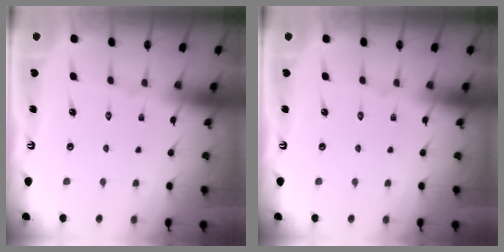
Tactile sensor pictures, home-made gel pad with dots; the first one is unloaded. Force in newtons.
{"total": 0.0}